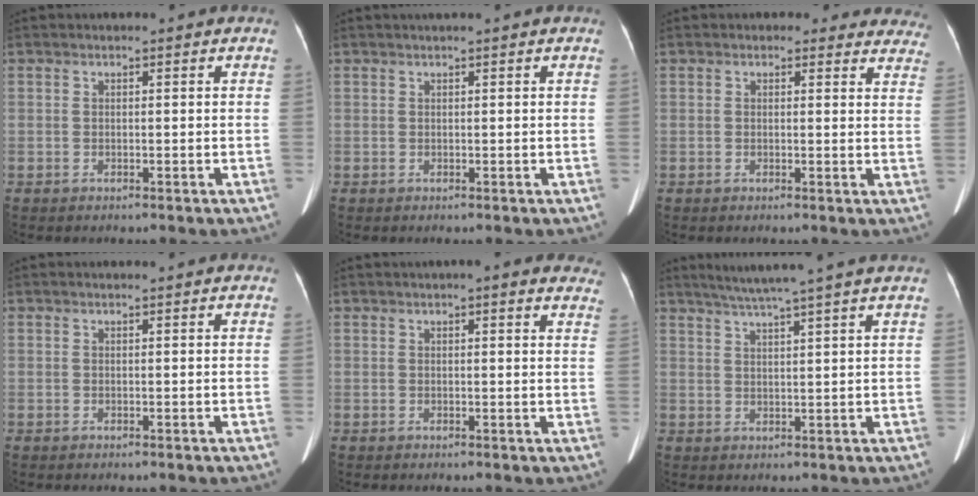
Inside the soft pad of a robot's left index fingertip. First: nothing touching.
{"total": 0.8, "force": [0.6, -0.2, 0.6], "torque": [-0.012, 0.010, 0.014]}
{"total": 10.1, "force": [9.4, 3.8, 1.0], "torque": [0.042, -0.022, 0.059]}
{"total": 1.0, "force": [0.9, -0.1, 0.4], "torque": [-0.008, 0.009, 0.016]}
{"total": 8.5, "force": [6.9, 1.5, 4.7], "torque": [-0.040, 0.004, 0.061]}
{"total": 9.0, "force": [7.3, -1.9, 4.9], "torque": [-0.076, 0.016, 0.101]}